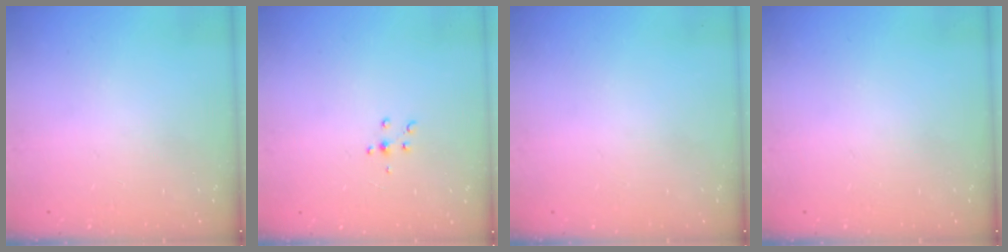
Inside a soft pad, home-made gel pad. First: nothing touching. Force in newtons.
{"total": 4.3, "press": 4.2, "slide": 1.0}
{"total": 0.0}
{"total": 0.0}